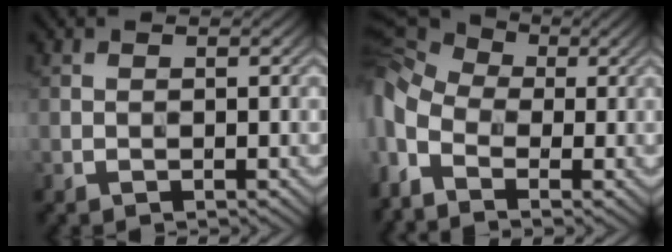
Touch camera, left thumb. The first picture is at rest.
{"total": 11.1, "force": [-2.9, 6.7, 8.4], "torque": [-0.233, -0.019, -0.052]}